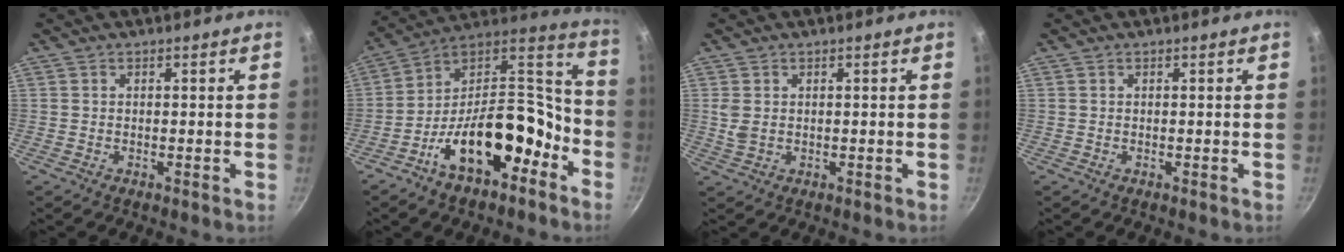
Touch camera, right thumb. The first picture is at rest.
{"total": 21.8, "force": [-10.0, 11.5, 15.6], "torque": [-0.202, 0.096, -0.175]}
{"total": 2.8, "force": [0.5, 1.9, 1.9], "torque": [-0.037, -0.001, 0.014]}
{"total": 0.0}